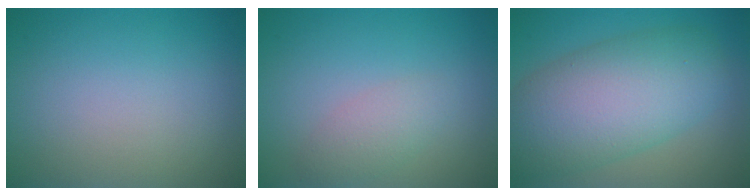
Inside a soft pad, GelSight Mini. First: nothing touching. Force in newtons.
{"total": 2.1, "press": 2.1, "slide": 0.2}
{"total": 9.7, "press": 9.7, "slide": 0.4}